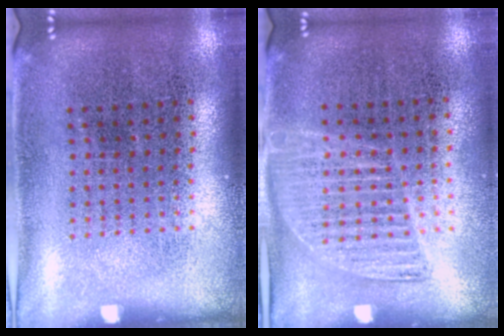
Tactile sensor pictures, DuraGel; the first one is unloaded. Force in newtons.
{"total": 1.4, "press": 1.3, "slide": 0.5}